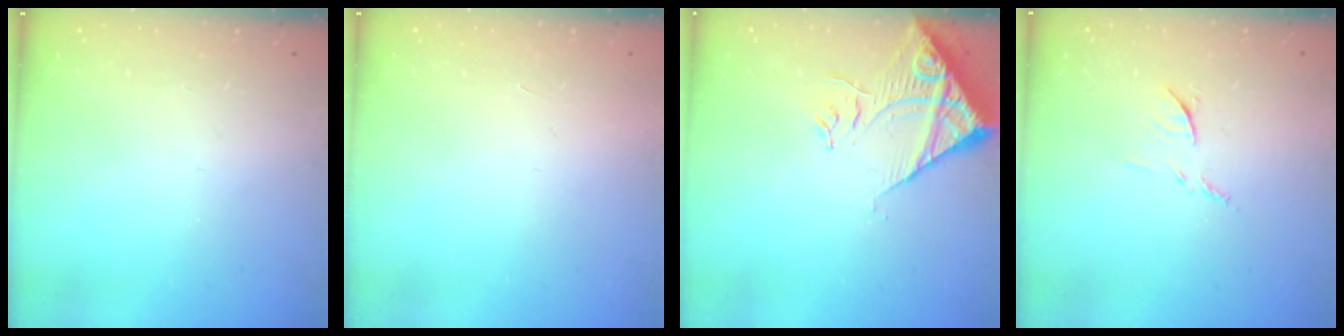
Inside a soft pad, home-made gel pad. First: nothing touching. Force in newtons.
{"total": 1.5, "press": 1.5, "slide": 0.1}
{"total": 11.7, "press": 11.6, "slide": 1.5}
{"total": 6.9, "press": 6.9, "slide": 0.4}